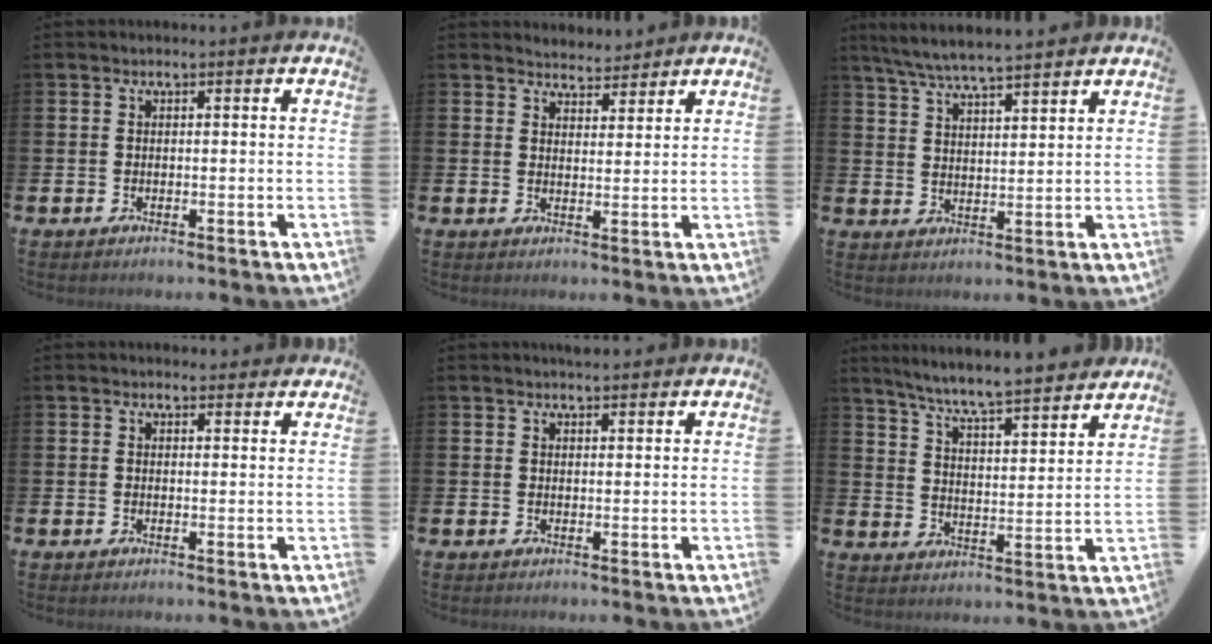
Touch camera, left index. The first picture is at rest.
{"total": 4.7, "force": [4.7, 0.5, -0.2], "torque": [-0.007, -0.032, 0.084]}
{"total": 6.2, "force": [5.9, 0.1, 1.8], "torque": [-0.056, -0.025, 0.108]}
{"total": 1.5, "force": [1.4, 0.5, 0.0], "torque": [0.016, -0.006, 0.022]}
{"total": 1.8, "force": [1.7, 0.3, 0.1], "torque": [0.007, -0.007, 0.030]}
{"total": 7.2, "force": [6.9, -0.3, 2.2], "torque": [-0.072, -0.053, 0.118]}